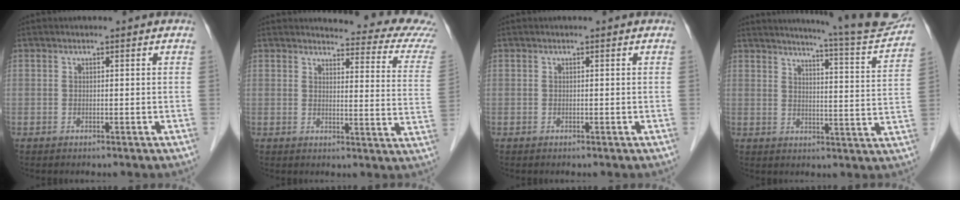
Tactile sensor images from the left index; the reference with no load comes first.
{"total": 14.1, "force": [13.6, 1.0, 3.6], "torque": [-0.018, -0.080, 0.119]}
{"total": 0.0}
{"total": 15.7, "force": [14.7, -0.8, 5.4], "torque": [-0.084, -0.058, 0.174]}